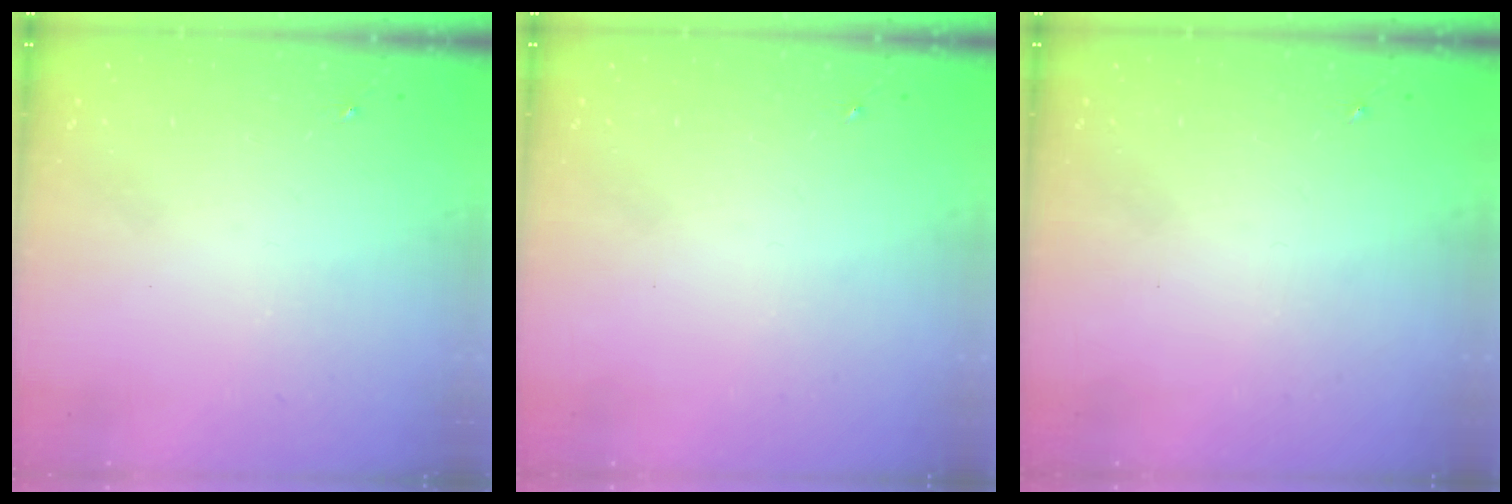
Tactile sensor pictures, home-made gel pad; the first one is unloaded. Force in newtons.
{"total": 0.0}
{"total": 0.0}